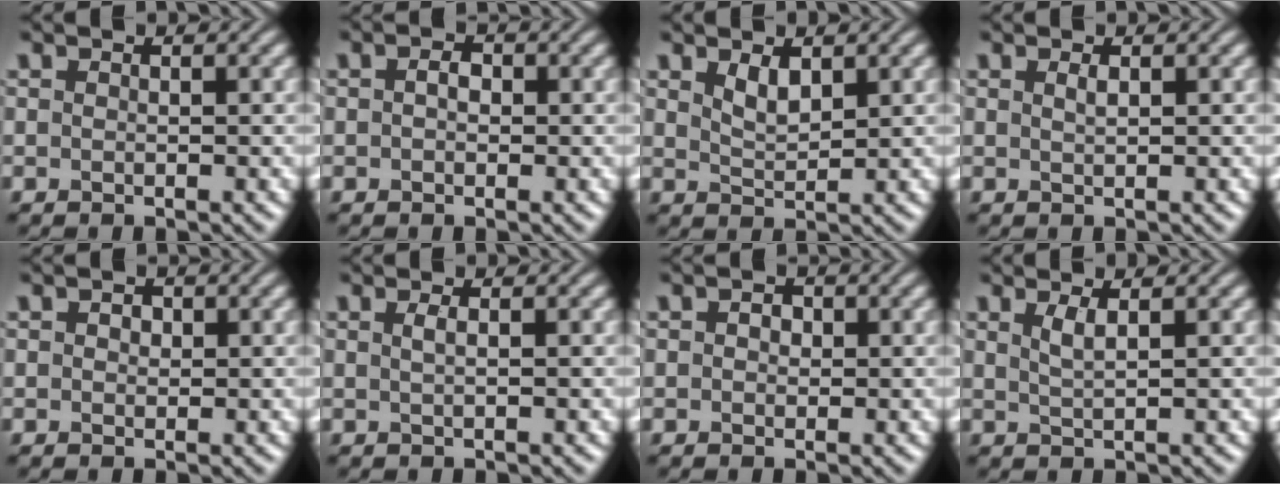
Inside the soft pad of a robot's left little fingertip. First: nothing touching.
{"total": 1.6, "force": [0.3, 1.1, 1.1], "torque": [-0.017, 0.002, -0.004]}
{"total": 2.0, "force": [1.2, 0.8, 1.4], "torque": [-0.029, -0.004, 0.028]}
{"total": 0.8, "force": [0.4, 0.2, 0.6], "torque": [-0.011, 0.002, 0.008]}
{"total": 1.1, "force": [0.4, 0.8, 0.6], "torque": [-0.009, 0.001, -0.001]}
{"total": 1.0, "force": [0.3, 0.4, 0.9], "torque": [-0.015, 0.005, 0.004]}
{"total": 1.4, "force": [0.4, 1.1, 0.8], "torque": [-0.009, 0.004, -0.004]}
{"total": 1.6, "force": [0.8, 0.4, 1.3], "torque": [-0.025, 0.000, 0.013]}